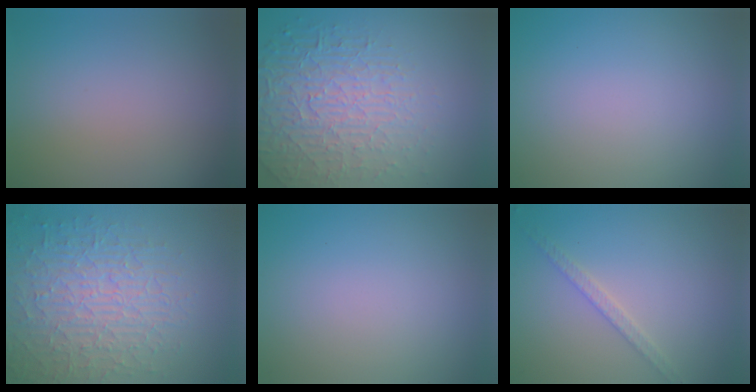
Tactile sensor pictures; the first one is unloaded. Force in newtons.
{"total": 7.5, "press": 5.4, "slide": 5.2}
{"total": 0.0}
{"total": 8.4, "press": 6.0, "slide": 5.8}
{"total": 0.0}
{"total": 1.9, "press": 1.9, "slide": 0.4}